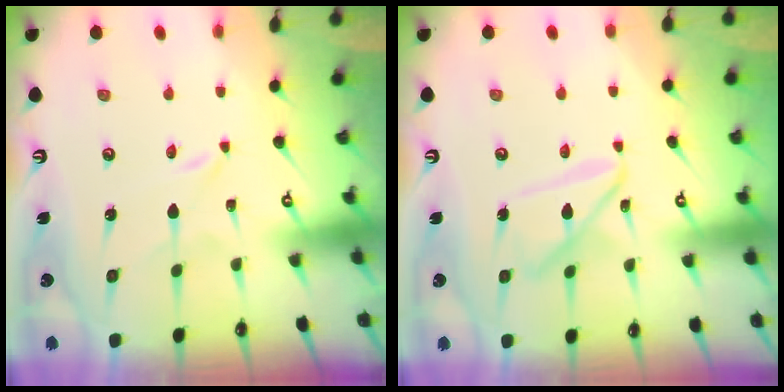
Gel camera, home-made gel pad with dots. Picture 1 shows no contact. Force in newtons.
{"total": 11.2, "press": 11.1, "slide": 1.0}